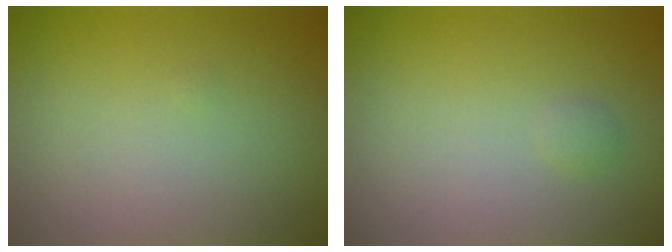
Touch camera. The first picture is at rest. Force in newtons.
{"total": 0.6, "press": 0.6, "slide": 0.1}